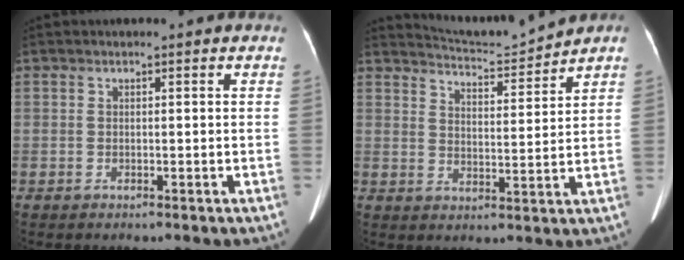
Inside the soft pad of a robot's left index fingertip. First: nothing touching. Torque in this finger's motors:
{"motor_torque": [-0.83, -1.30, -0.29, -0.07]}